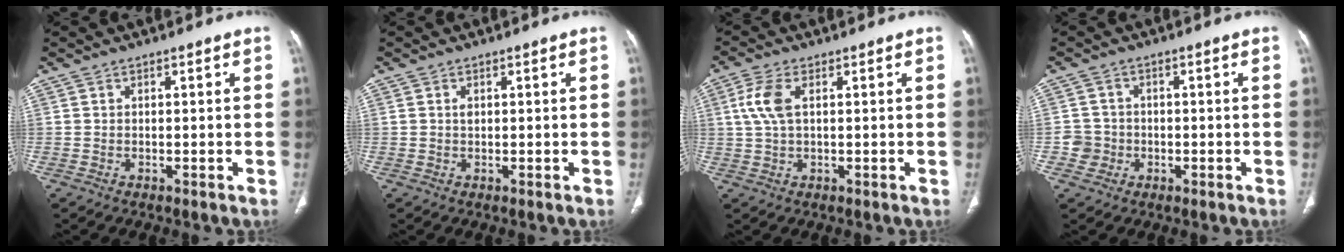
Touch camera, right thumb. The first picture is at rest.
{"total": 1.0, "force": [0.4, 0.6, 0.7], "torque": [-0.013, 0.002, 0.009]}
{"total": 5.7, "force": [1.3, 2.7, 4.8], "torque": [-0.125, 0.011, 0.027]}
{"total": 3.6, "force": [-0.8, 3.5, 0.2], "torque": [0.021, 0.011, -0.019]}